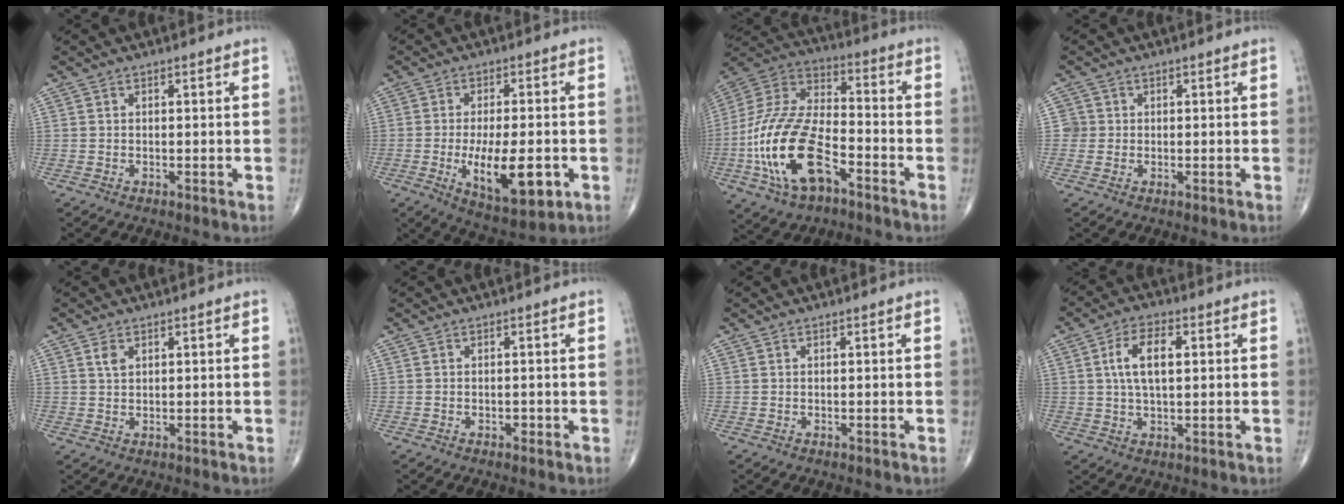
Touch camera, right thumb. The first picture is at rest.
{"total": 13.5, "force": [-3.5, 5.3, 11.9], "torque": [-0.182, -0.006, -0.043]}
{"total": 21.0, "force": [-7.9, 10.4, 16.5], "torque": [-0.338, 0.042, -0.144]}
{"total": 2.1, "force": [0.0, 2.1, -0.1], "torque": [0.018, 0.007, -0.004]}
{"total": 2.0, "force": [1.0, 1.2, 1.2], "torque": [-0.020, -0.002, 0.021]}
{"total": 0.8, "force": [-0.4, 0.6, 0.5], "torque": [-0.007, 0.001, -0.007]}
{"total": 0.0}
{"total": 8.0, "force": [1.6, 3.8, 6.8], "torque": [-0.124, 0.007, 0.027]}